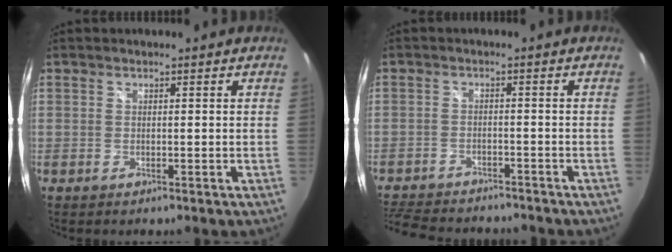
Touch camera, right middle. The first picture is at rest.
{"total": 12.8, "force": [-11.2, 3.9, 4.7], "torque": [-0.120, -0.013, -0.177]}